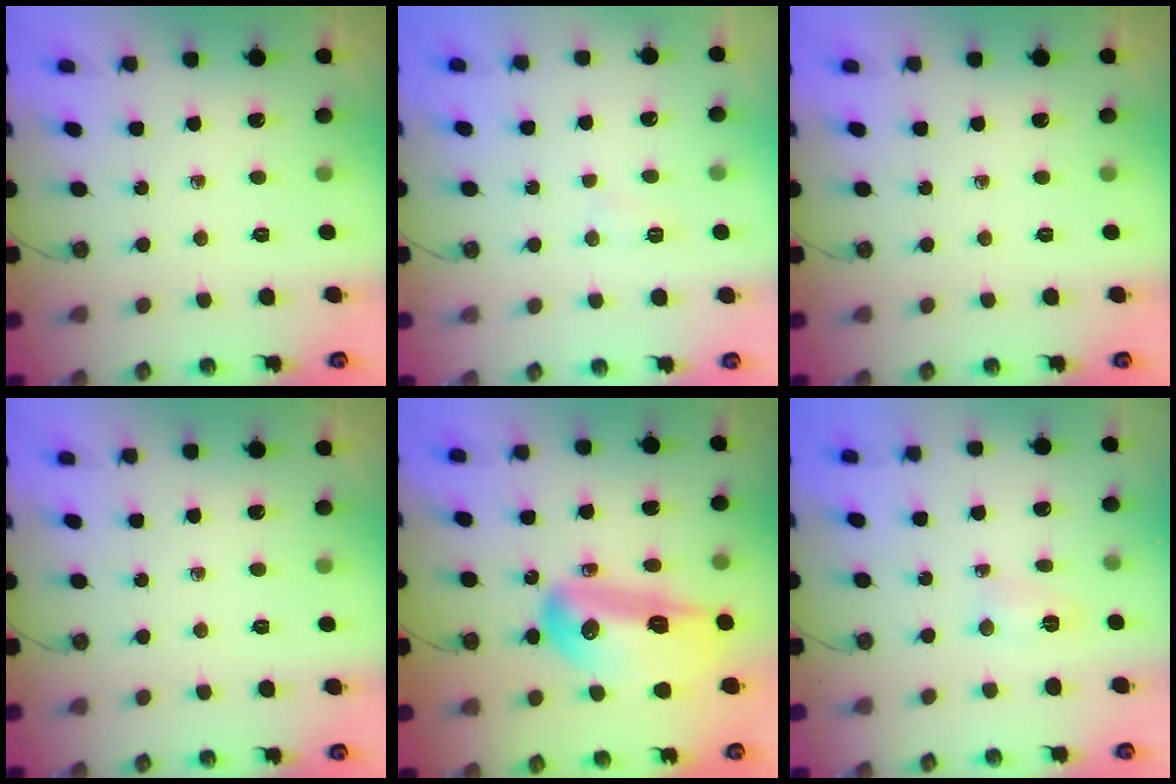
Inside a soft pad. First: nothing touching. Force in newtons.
{"total": 10.3, "press": 4.4, "slide": 9.3}
{"total": 0.0}
{"total": 0.0}
{"total": 18.3, "press": 18.1, "slide": 2.5}
{"total": 3.3, "press": 3.1, "slide": 1.2}